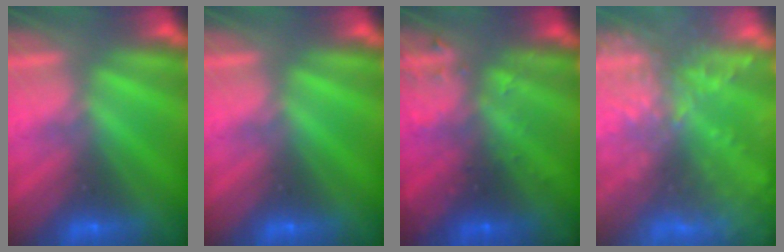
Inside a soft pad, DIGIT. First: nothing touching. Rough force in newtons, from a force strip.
{"total": 0.0}
{"total": 2.9}
{"total": 9.6}